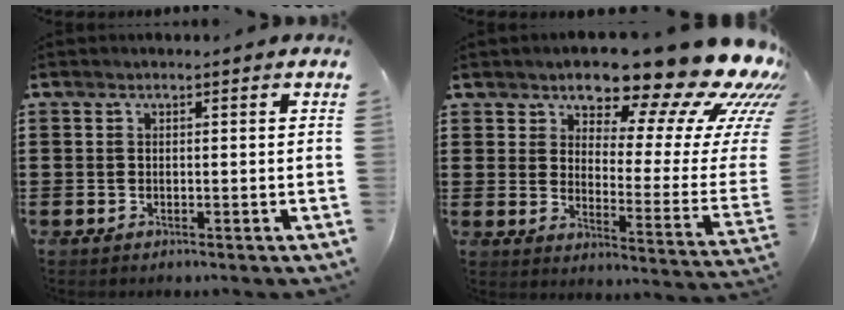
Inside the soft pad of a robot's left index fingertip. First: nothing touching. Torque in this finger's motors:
{"motor_torque": [2.14, 0.00, 1.05, 0.21]}